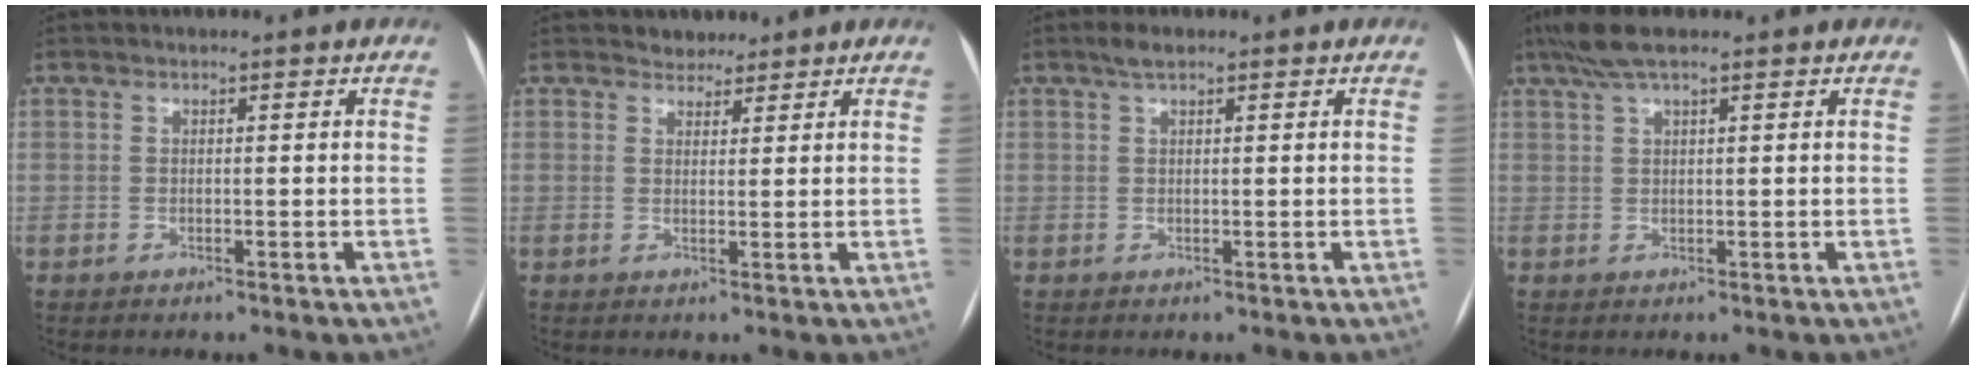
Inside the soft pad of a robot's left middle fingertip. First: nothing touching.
{"total": 2.4, "force": [2.1, 1.2, 0.0], "torque": [0.000, 0.005, 0.032]}
{"total": 1.9, "force": [1.3, 0.4, 1.2], "torque": [-0.027, 0.009, 0.025]}
{"total": 5.4, "force": [4.0, 0.8, 3.6], "torque": [-0.076, 0.029, 0.074]}